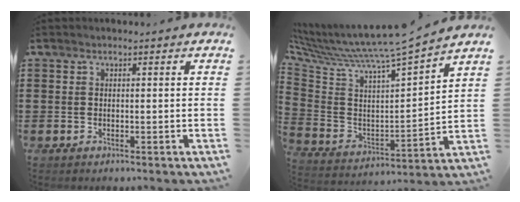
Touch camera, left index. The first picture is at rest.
{"total": 7.7, "force": [7.0, -0.7, 3.2], "torque": [-0.098, -0.076, 0.106]}